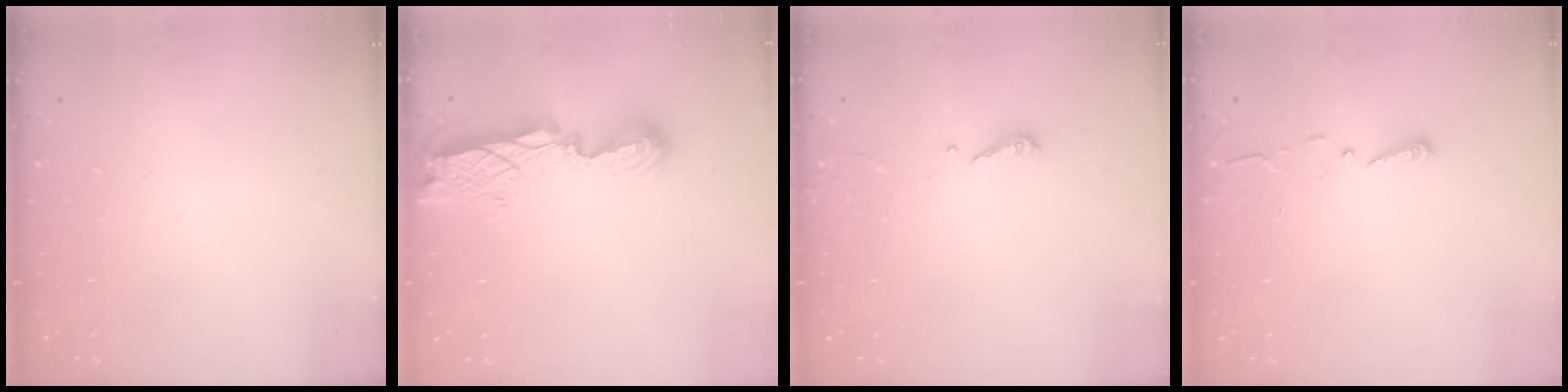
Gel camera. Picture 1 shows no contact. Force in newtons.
{"total": 8.1, "press": 8.1, "slide": 0.7}
{"total": 4.9, "press": 4.8, "slide": 0.4}
{"total": 3.0, "press": 2.9, "slide": 0.3}